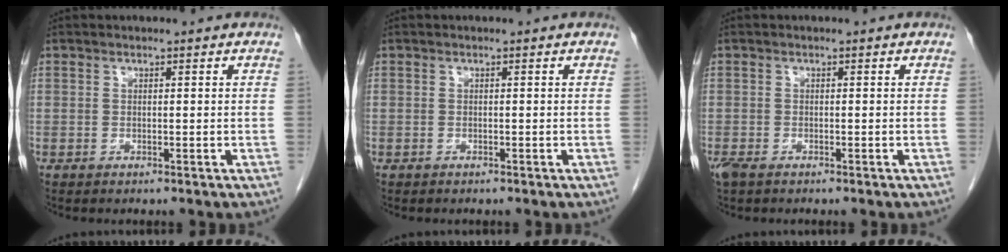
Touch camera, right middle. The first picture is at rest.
{"total": 0.0}
{"total": 2.7, "force": [-1.9, 1.1, 1.6], "torque": [-0.040, -0.009, -0.033]}